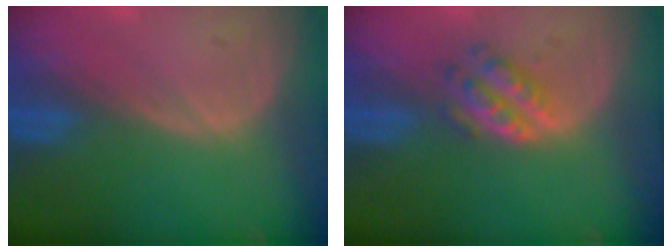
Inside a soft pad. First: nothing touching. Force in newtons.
{"total": 4.2, "press": 4.2, "slide": 0.1}